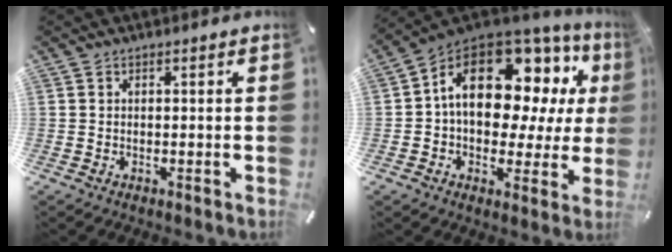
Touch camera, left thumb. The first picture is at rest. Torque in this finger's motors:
{"motor_torque": [2.51, 2.50, 2.49, -0.28, 0.32]}